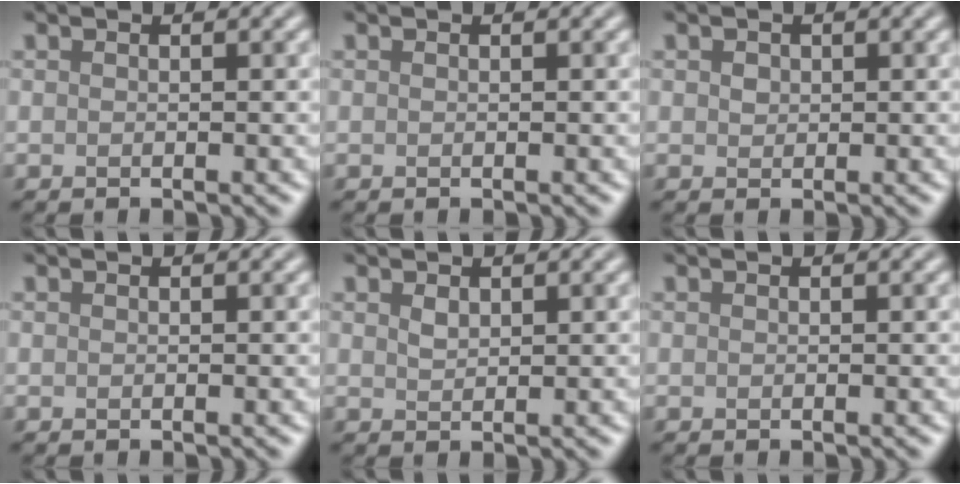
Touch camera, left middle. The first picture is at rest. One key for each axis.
{"total": 0.0}
{"total": 0.8, "fx": 0.3, "fy": 0.7, "fz": 0.2, "tx": -0.009, "ty": 0.000, "tz": 0.004}
{"total": 0.0}
{"total": 0.9, "fx": 0.6, "fy": 0.5, "fz": 0.5, "tx": -0.016, "ty": 0.000, "tz": 0.014}
{"total": 0.0}